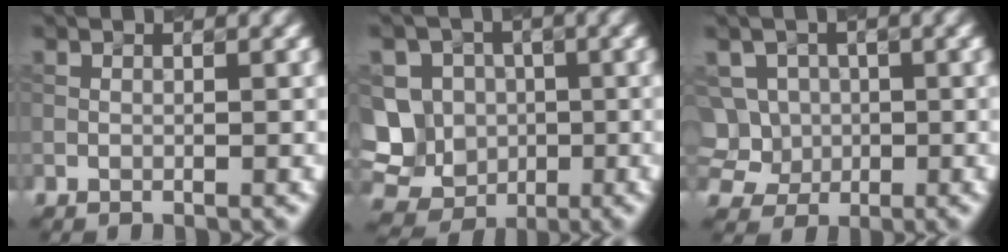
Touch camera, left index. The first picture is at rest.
{"total": 11.5, "force": [-0.9, 10.9, 3.7], "torque": [-0.089, 0.019, -0.040]}
{"total": 4.9, "force": [0.1, 4.7, 1.4], "torque": [-0.017, 0.032, -0.012]}